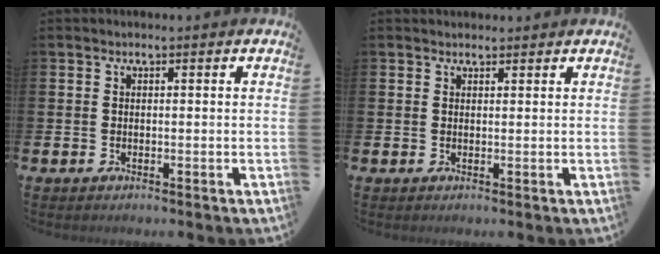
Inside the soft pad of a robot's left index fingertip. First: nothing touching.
{"total": 1.2, "force": [1.1, 0.4, 0.0], "torque": [0.015, -0.002, 0.017]}